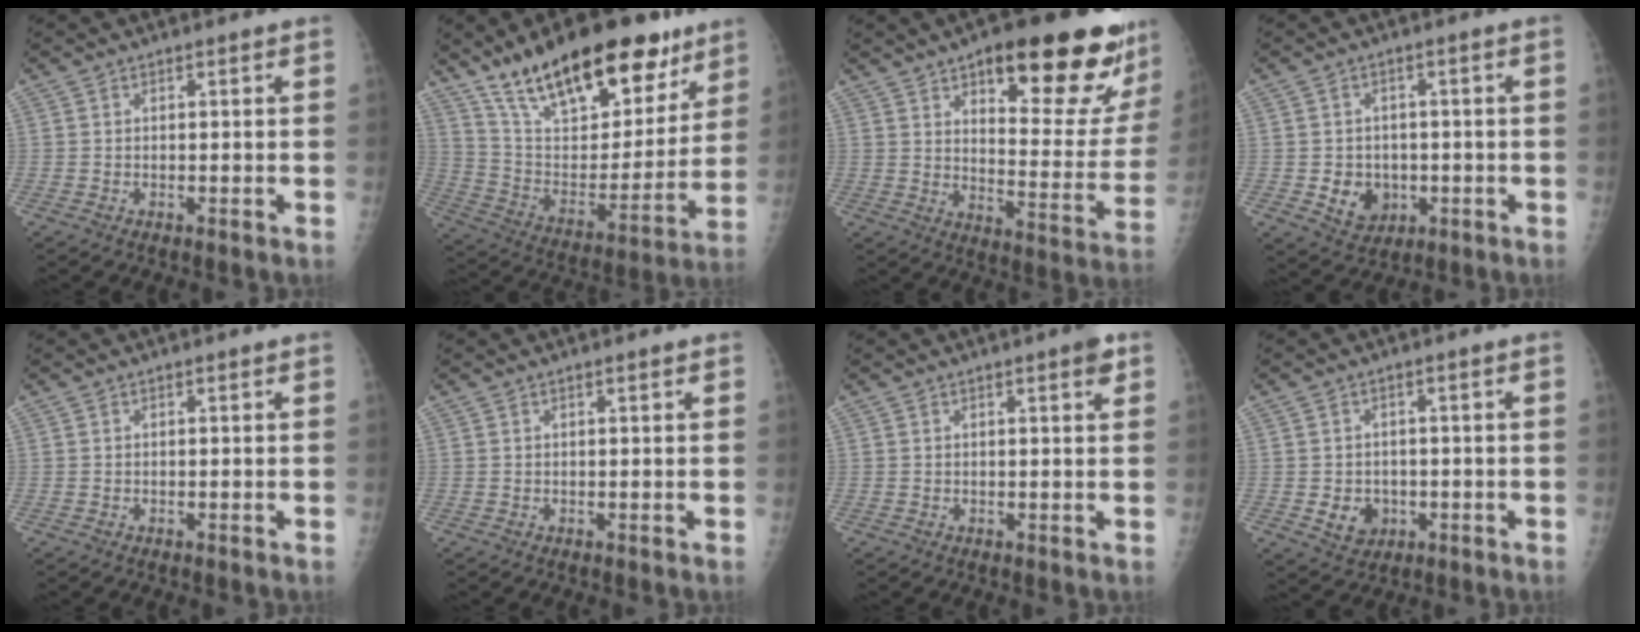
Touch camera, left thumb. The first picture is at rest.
{"total": 28.0, "force": [18.6, 11.5, 17.5], "torque": [-0.242, -0.052, 0.308]}
{"total": 24.7, "force": [14.5, 8.1, 18.3], "torque": [-0.197, -0.058, 0.203]}
{"total": 6.6, "force": [-1.4, 5.5, 3.3], "torque": [-0.024, 0.005, -0.010]}
{"total": 0.0}
{"total": 0.6, "force": [0.4, 0.1, 0.4], "torque": [-0.006, 0.000, 0.005]}
{"total": 2.3, "force": [1.2, 0.4, 1.9], "torque": [-0.024, -0.003, 0.013]}
{"total": 5.0, "force": [-1.2, 4.2, 2.4], "torque": [-0.020, 0.005, -0.008]}